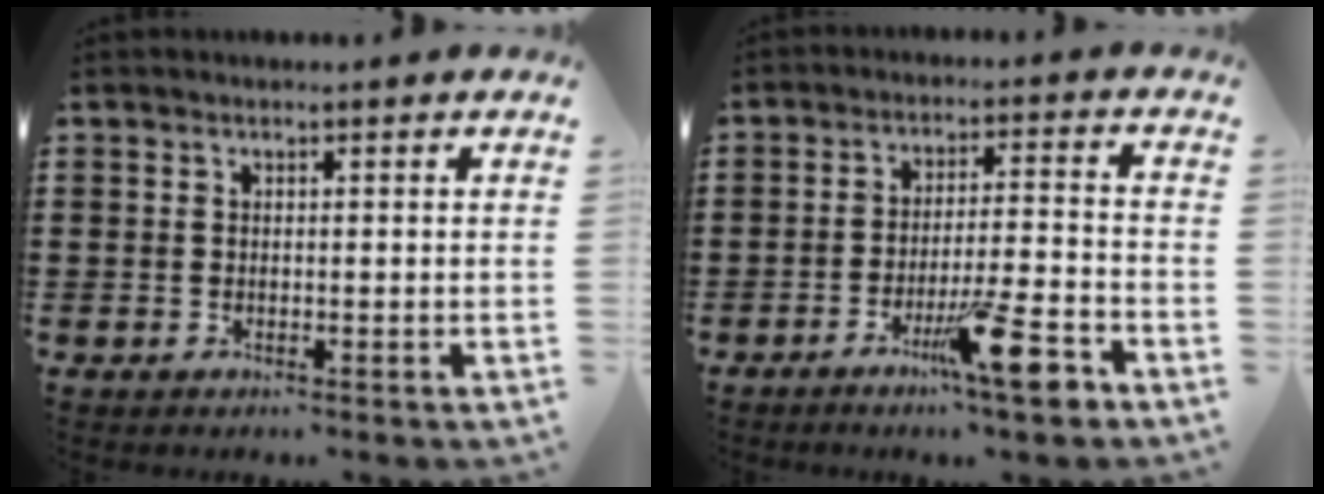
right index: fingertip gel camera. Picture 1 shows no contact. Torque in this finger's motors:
{"motor_torque": [0.57, -0.54, 0.34, 0.14]}